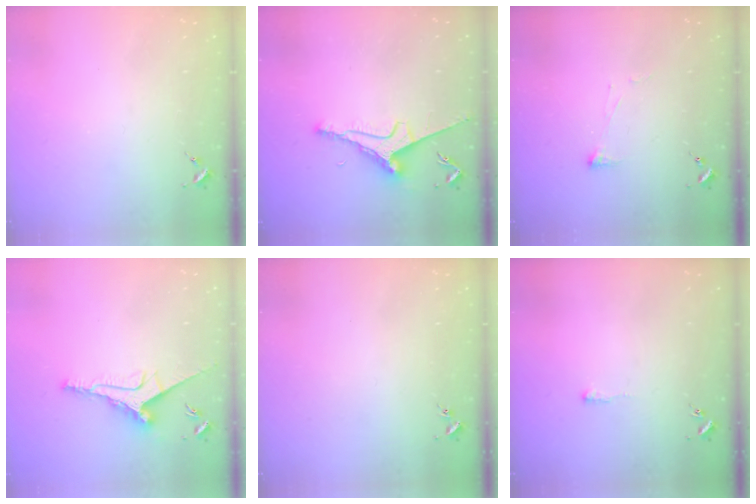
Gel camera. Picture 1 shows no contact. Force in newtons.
{"total": 8.0, "press": 7.9, "slide": 1.2}
{"total": 3.4, "press": 3.3, "slide": 0.6}
{"total": 10.1, "press": 10.1, "slide": 0.1}
{"total": 0.9, "press": 0.8, "slide": 0.2}
{"total": 2.1, "press": 2.1, "slide": 0.4}